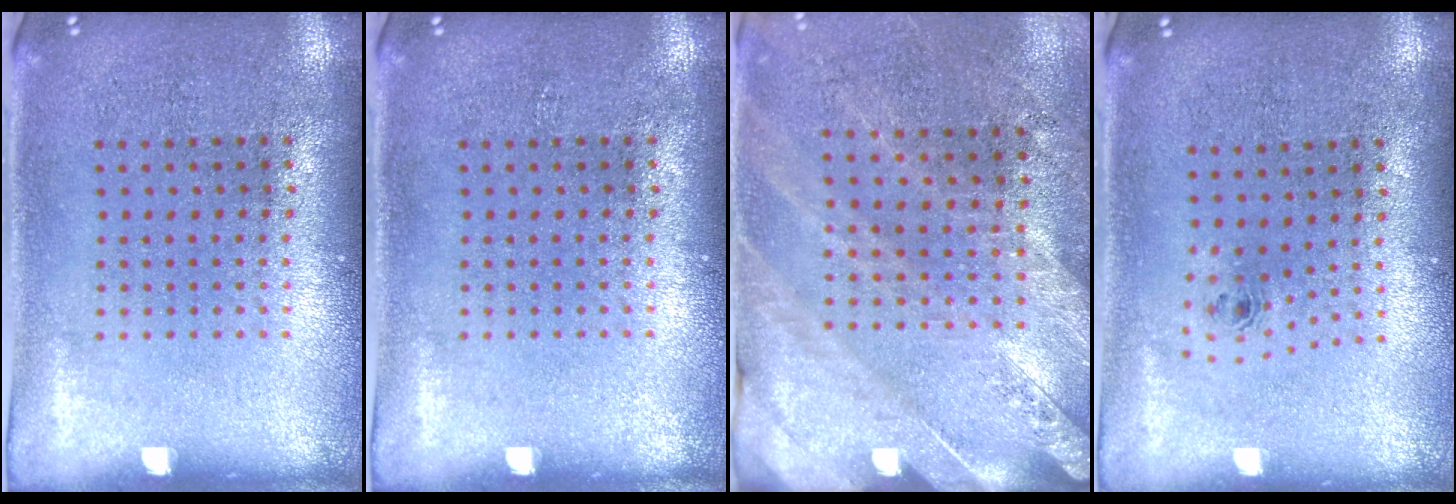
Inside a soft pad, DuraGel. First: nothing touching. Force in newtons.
{"total": 0.0}
{"total": 2.5, "press": 2.3, "slide": 0.8}
{"total": 0.7, "press": 0.3, "slide": 0.6}